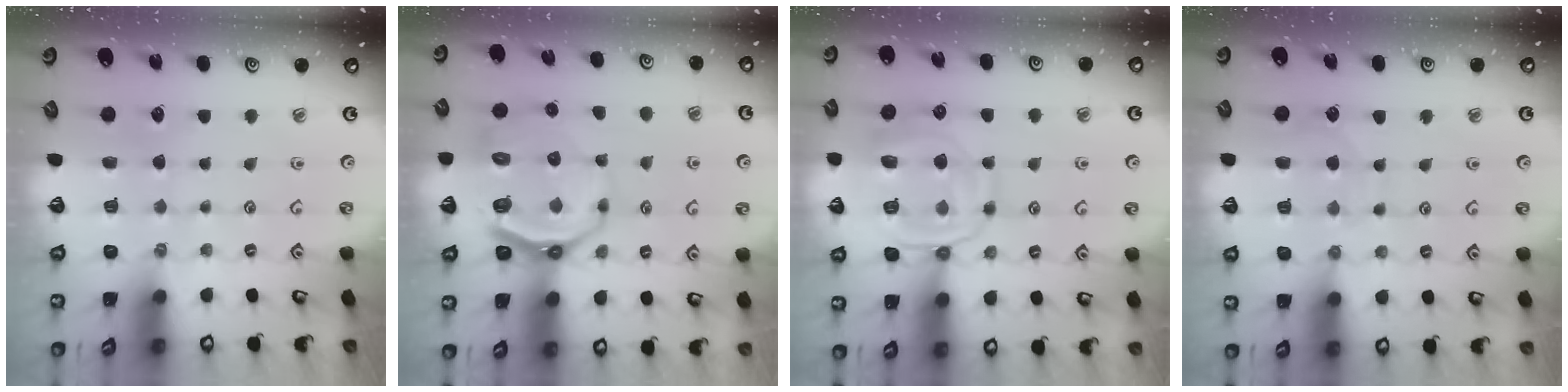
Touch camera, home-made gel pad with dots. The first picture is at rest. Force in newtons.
{"total": 10.0, "press": 9.2, "slide": 3.8}
{"total": 14.2, "press": 14.2, "slide": 1.2}
{"total": 6.6, "press": 6.6, "slide": 0.6}